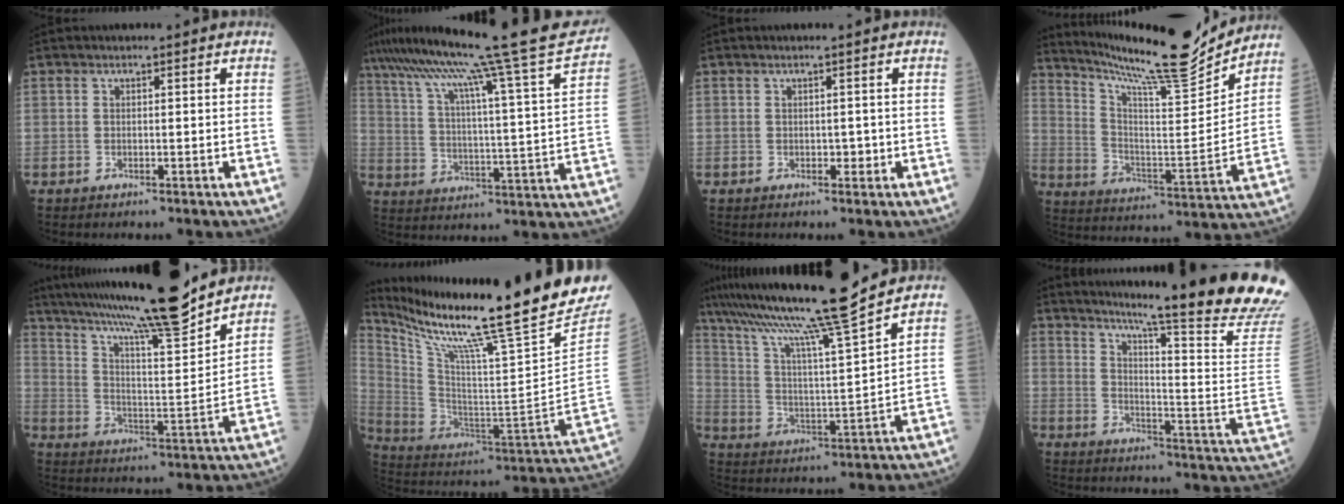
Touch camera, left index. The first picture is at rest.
{"total": 27.1, "force": [23.2, -2.3, 13.9], "torque": [-0.244, -0.034, 0.331]}
{"total": 1.1, "force": [-0.1, 0.6, 0.9], "torque": [-0.007, 0.002, -0.001]}
{"total": 18.4, "force": [17.0, 0.1, 6.9], "torque": [-0.132, -0.038, 0.265]}
{"total": 21.4, "force": [18.2, 0.6, 11.2], "torque": [-0.199, -0.003, 0.287]}
{"total": 31.1, "force": [25.8, -0.6, 17.3], "torque": [-0.320, -0.106, 0.394]}
{"total": 18.2, "force": [15.0, -2.0, 10.1], "torque": [-0.186, -0.008, 0.250]}
{"total": 27.3, "force": [23.1, -1.4, 14.5], "torque": [-0.201, -0.116, 0.287]}